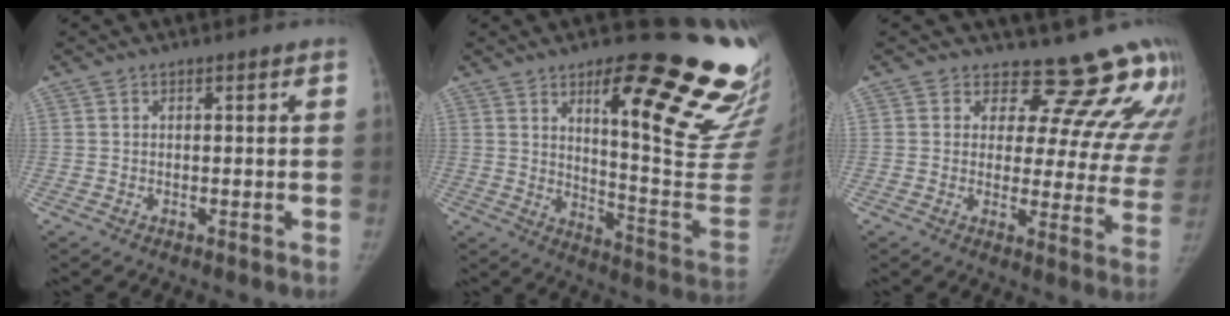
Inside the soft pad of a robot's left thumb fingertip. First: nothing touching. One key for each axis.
{"total": 26.9, "fx": 14.6, "fy": 6.5, "fz": 21.7, "tx": -0.204, "ty": -0.083, "tz": 0.211}
{"total": 16.8, "fx": 15.2, "fy": 5.8, "fz": 4.2, "tx": 0.003, "ty": -0.124, "tz": 0.165}